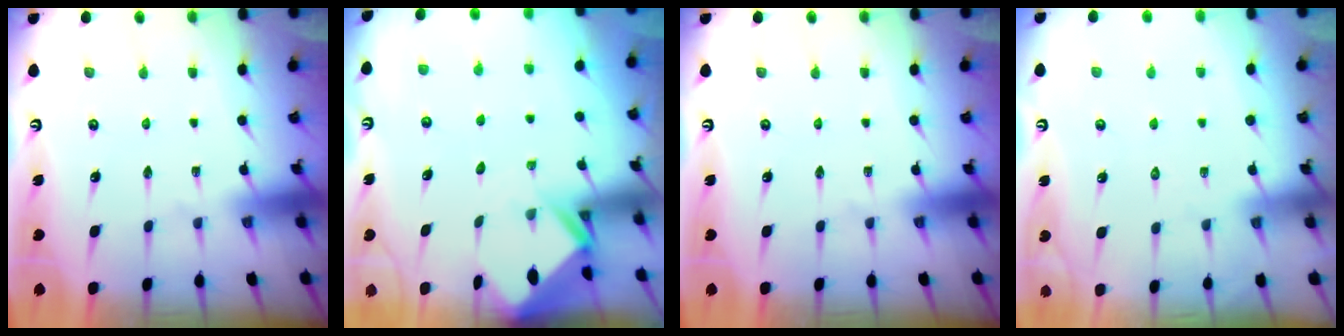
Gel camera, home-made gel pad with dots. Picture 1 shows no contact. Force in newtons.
{"total": 2.6, "press": 2.6, "slide": 0.1}
{"total": 0.0}
{"total": 3.6, "press": 3.6, "slide": 0.5}